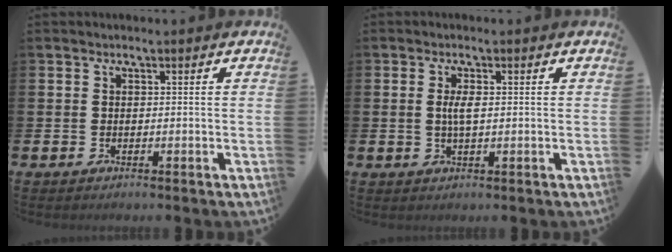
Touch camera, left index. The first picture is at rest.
{"total": 2.1, "force": [0.3, 0.7, 2.0], "torque": [-0.032, 0.001, 0.001]}